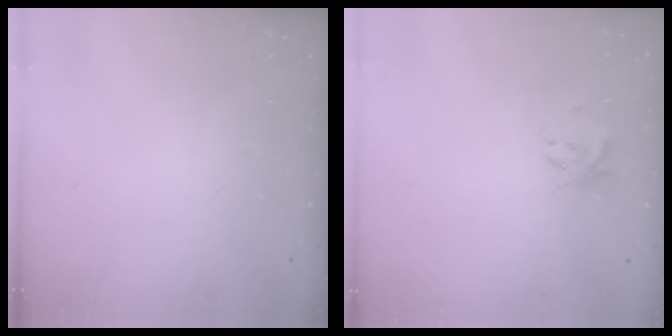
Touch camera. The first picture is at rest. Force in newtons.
{"total": 2.8, "press": 2.8, "slide": 0.6}